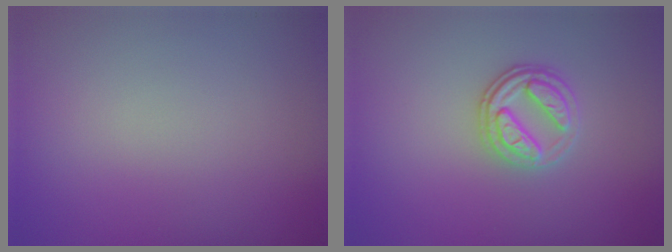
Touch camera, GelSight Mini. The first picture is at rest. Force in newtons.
{"total": 2.6, "press": 2.4, "slide": 1.0}